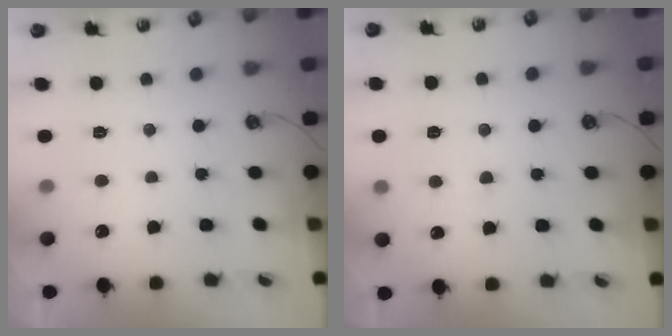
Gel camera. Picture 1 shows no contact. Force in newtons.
{"total": 4.4, "press": 4.4, "slide": 0.2}